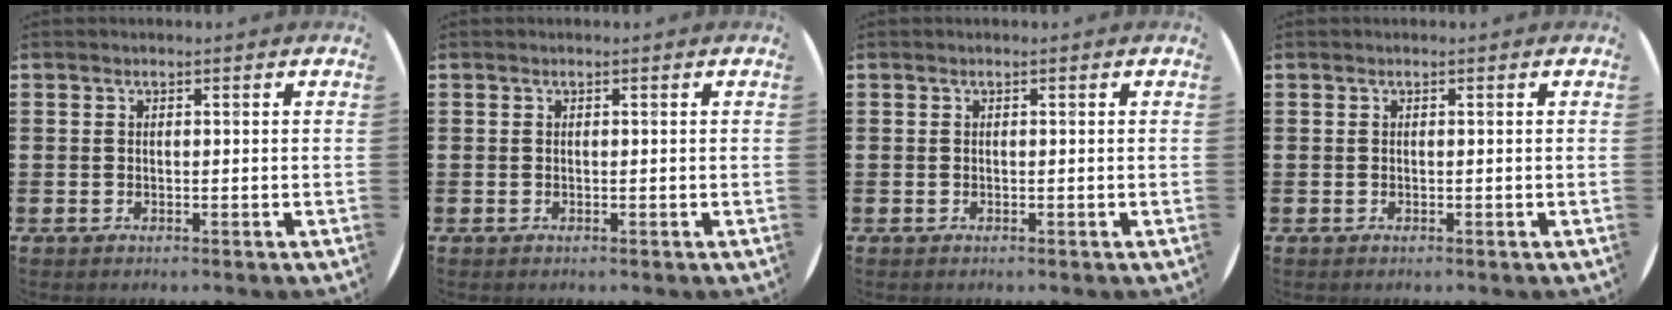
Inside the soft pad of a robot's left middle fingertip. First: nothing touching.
{"total": 0.0}
{"total": 0.0}
{"total": 0.0}